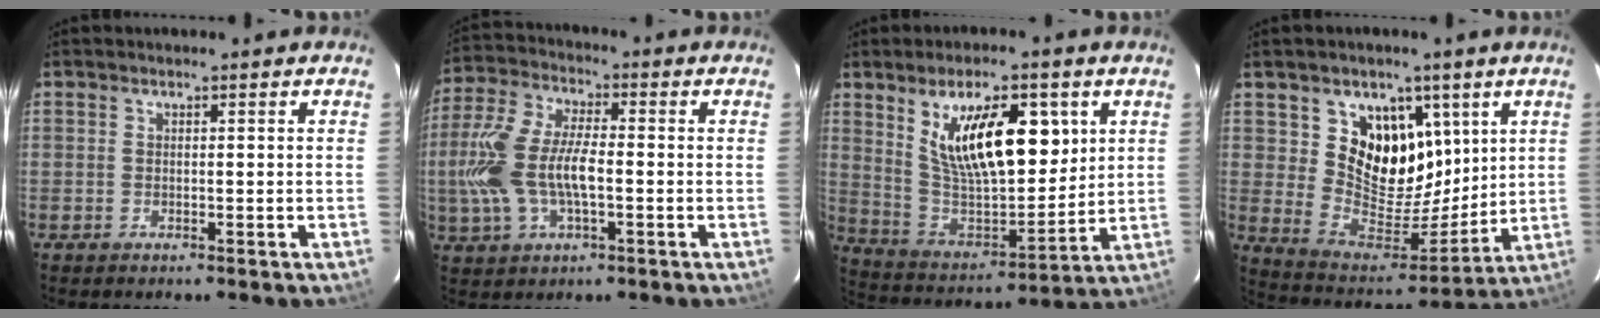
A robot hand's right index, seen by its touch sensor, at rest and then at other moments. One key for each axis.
{"total": 14.1, "fx": -2.0, "fy": 6.3, "fz": 12.5, "tx": -0.277, "ty": 0.005, "tz": -0.037}
{"total": 18.7, "fx": 7.2, "fy": 7.8, "fz": 15.4, "tx": -0.256, "ty": -0.003, "tz": 0.141}
{"total": 14.9, "fx": 6.5, "fy": 11.2, "fz": 7.3, "tx": -0.136, "ty": -0.012, "tz": 0.129}